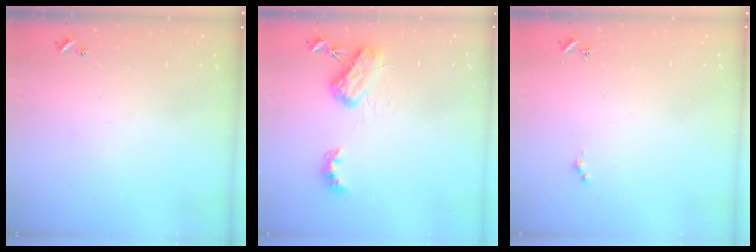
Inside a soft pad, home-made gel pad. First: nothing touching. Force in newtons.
{"total": 5.3, "press": 5.2, "slide": 0.8}
{"total": 0.0}